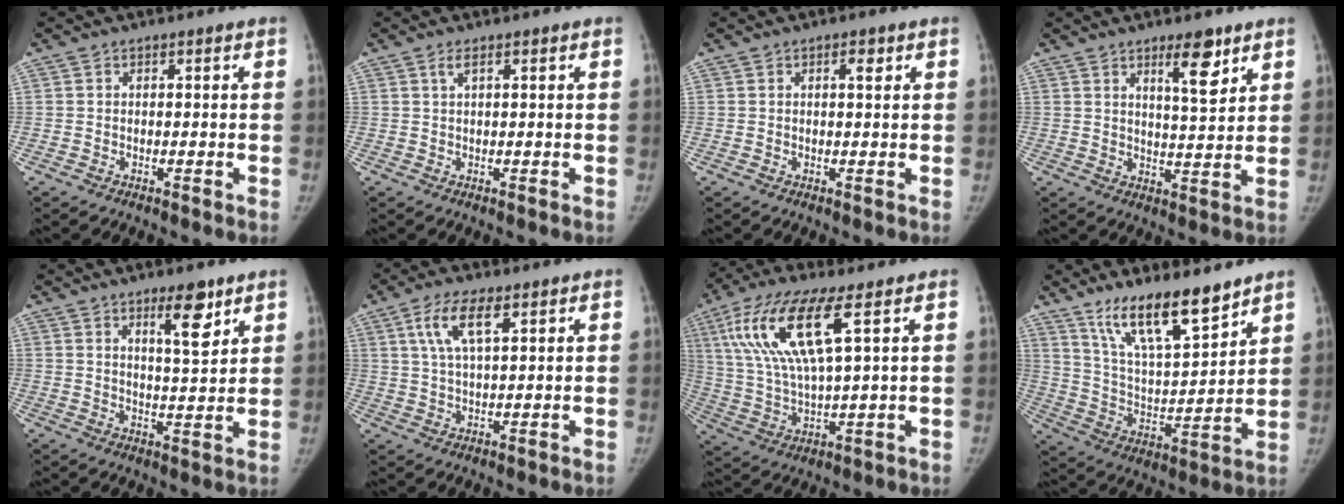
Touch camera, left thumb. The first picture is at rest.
{"total": 1.3, "force": [0.7, 0.2, 1.1], "torque": [-0.027, 0.006, 0.016]}
{"total": 1.7, "force": [0.8, 0.6, 1.4], "torque": [-0.018, -0.001, 0.011]}
{"total": 7.2, "force": [4.5, 1.8, 5.2], "torque": [-0.068, -0.034, 0.072]}
{"total": 7.2, "force": [4.6, 1.8, 5.2], "torque": [-0.068, -0.034, 0.072]}
{"total": 7.6, "force": [3.6, 2.6, 6.2], "torque": [-0.122, -0.006, 0.071]}
{"total": 15.8, "force": [6.4, 3.9, 13.9], "torque": [-0.304, -0.015, 0.125]}
{"total": 15.8, "force": [11.8, 4.1, 9.6], "torque": [-0.137, -0.076, 0.219]}